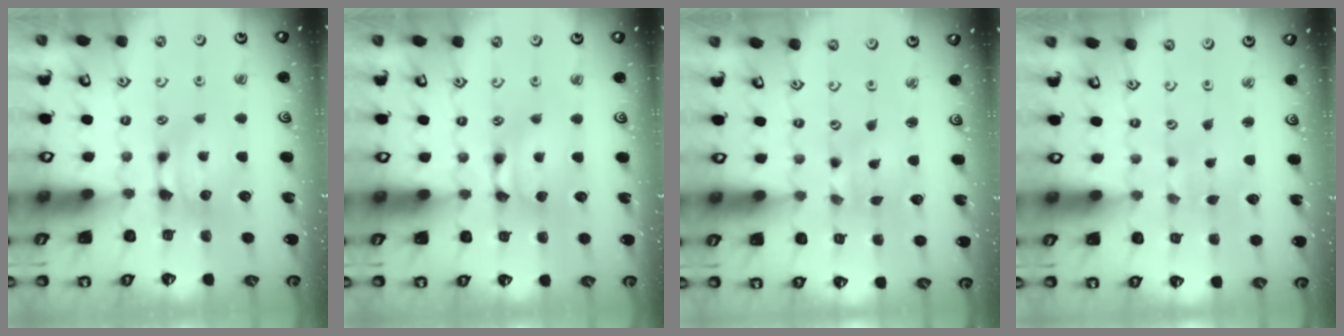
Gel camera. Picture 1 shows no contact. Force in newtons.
{"total": 1.7, "press": 1.7, "slide": 0.1}
{"total": 4.0, "press": 3.9, "slide": 0.7}
{"total": 4.7, "press": 4.6, "slide": 0.2}